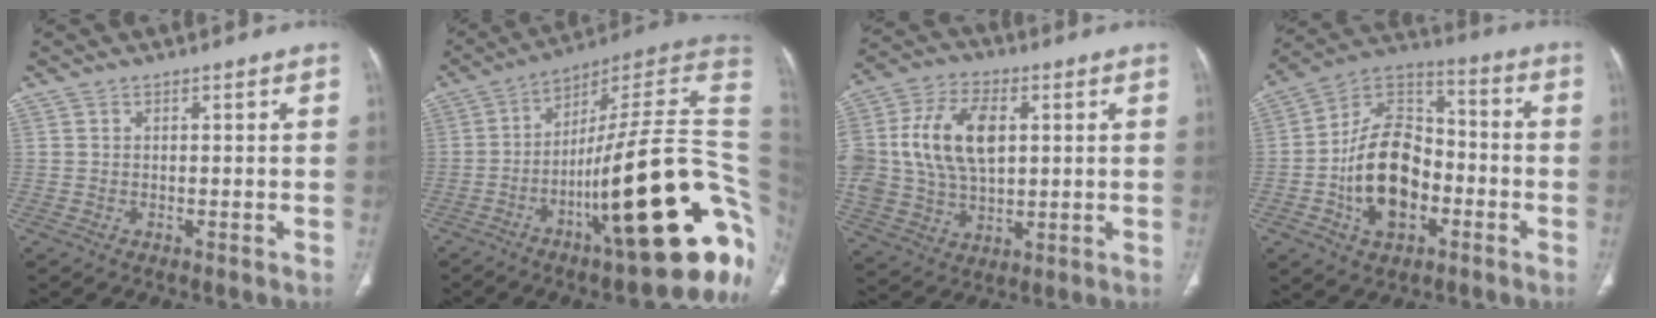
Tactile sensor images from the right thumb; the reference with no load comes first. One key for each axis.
{"total": 32.0, "fx": -6.8, "fy": 7.0, "fz": 30.5, "tx": -0.369, "ty": 0.034, "tz": -0.103}
{"total": 19.4, "fx": 3.2, "fy": 12.5, "fz": 14.5, "tx": -0.294, "ty": 0.006, "tz": 0.064}
{"total": 17.9, "fx": -4.6, "fy": 11.7, "fz": 12.7, "tx": -0.192, "ty": 0.038, "tz": -0.085}